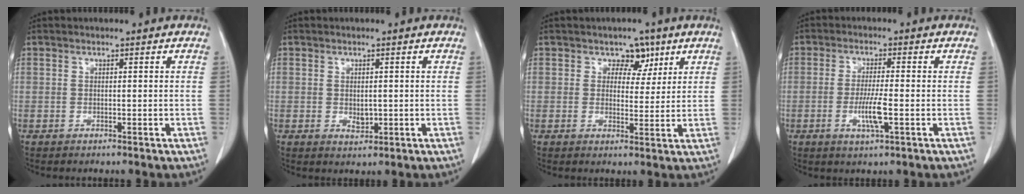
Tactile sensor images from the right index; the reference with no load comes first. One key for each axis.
{"total": 1.9, "fx": -0.1, "fy": 1.2, "fz": 1.5, "tx": -0.024, "ty": -0.004, "tz": 0.005}
{"total": 4.1, "fx": 2.3, "fy": 3.0, "fz": 1.7, "tx": -0.013, "ty": 0.004, "tz": 0.032}
{"total": 5.2, "fx": -1.4, "fy": 0.3, "fz": 4.9, "tx": -0.098, "ty": -0.010, "tz": -0.025}